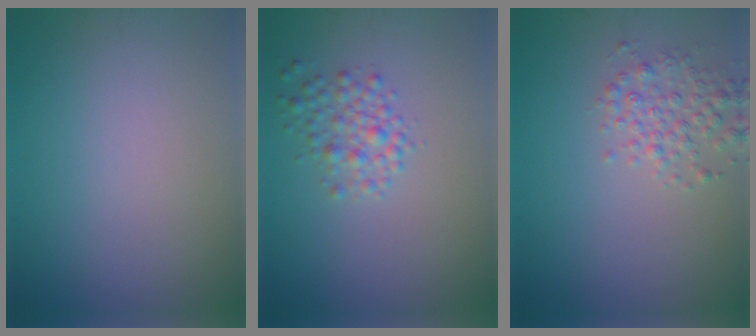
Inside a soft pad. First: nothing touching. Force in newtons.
{"total": 2.4, "press": 2.4, "slide": 0.1}
{"total": 2.7, "press": 2.7, "slide": 0.1}